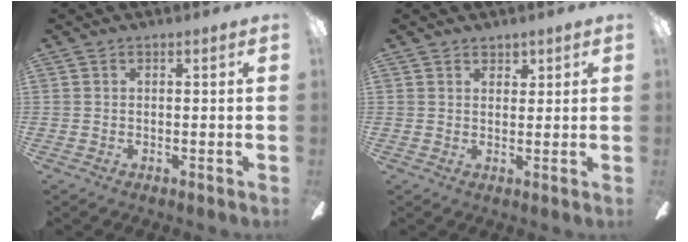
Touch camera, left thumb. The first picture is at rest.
{"total": 2.6, "force": [2.0, 1.6, 0.3], "torque": [0.005, -0.004, 0.034]}